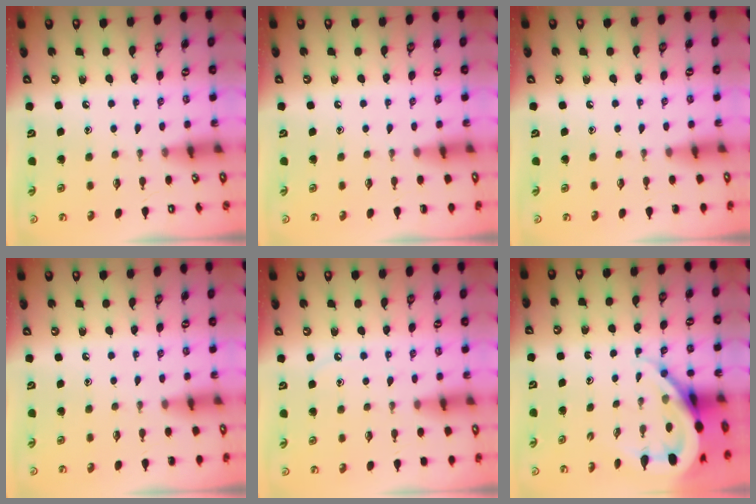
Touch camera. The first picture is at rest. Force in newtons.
{"total": 0.0}
{"total": 0.0}
{"total": 0.0}
{"total": 6.3, "press": 6.2, "slide": 1.0}
{"total": 10.3, "press": 10.3, "slide": 1.2}